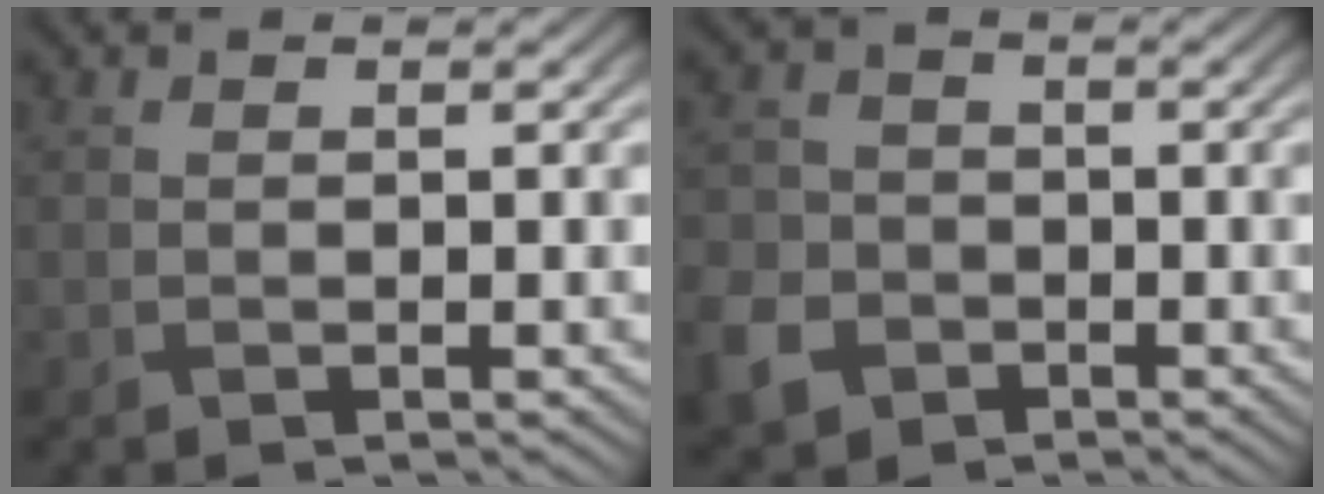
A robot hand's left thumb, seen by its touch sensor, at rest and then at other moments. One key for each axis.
{"total": 5.9, "fx": -3.0, "fy": 4.6, "fz": 2.2, "tx": -0.071, "ty": -0.011, "tz": -0.069}